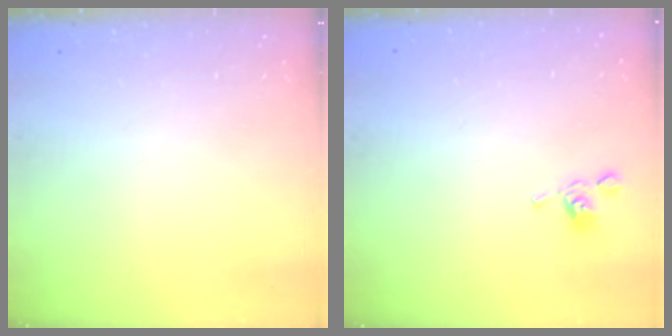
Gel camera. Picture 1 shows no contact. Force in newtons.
{"total": 5.7, "press": 5.7, "slide": 0.0}